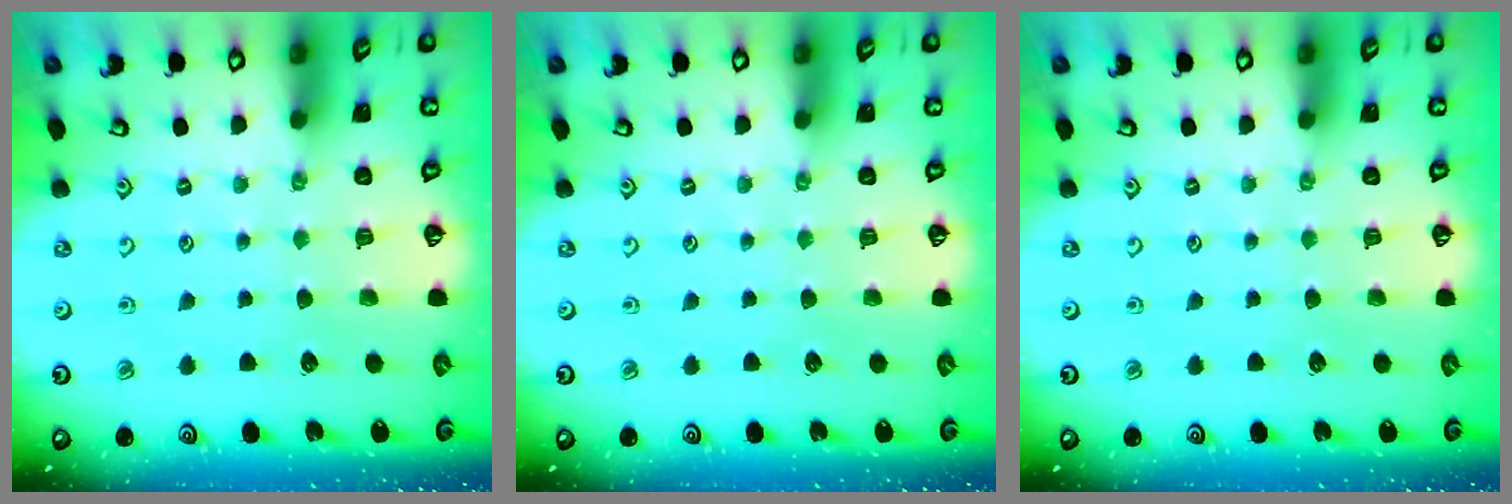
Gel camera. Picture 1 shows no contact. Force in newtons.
{"total": 0.0}
{"total": 0.0}